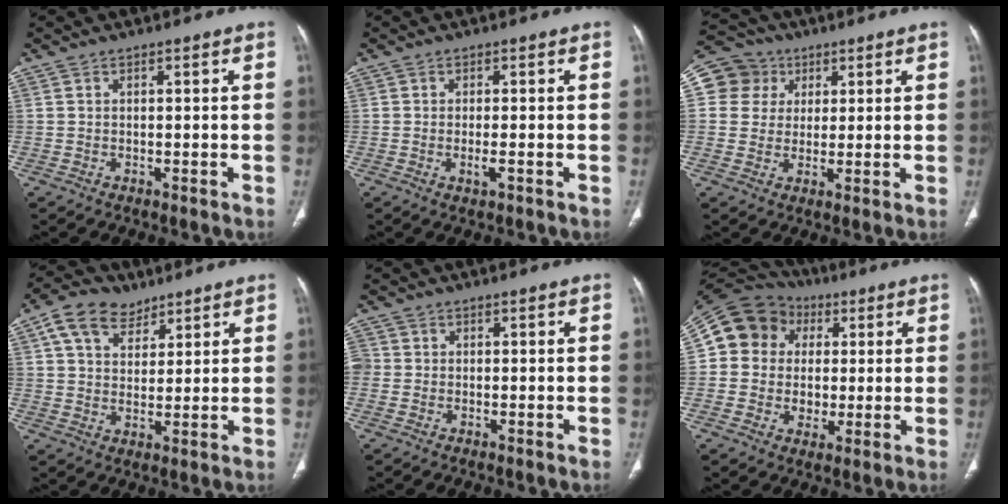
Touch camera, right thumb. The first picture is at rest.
{"total": 1.9, "force": [-0.6, 0.5, 1.7], "torque": [-0.034, -0.004, -0.012]}
{"total": 8.6, "force": [2.6, 8.1, 1.5], "torque": [-0.001, 0.006, 0.040]}
{"total": 9.5, "force": [5.3, 6.2, 4.8], "torque": [-0.067, -0.008, 0.097]}
{"total": 2.8, "force": [-0.2, 2.5, 1.2], "torque": [-0.029, 0.008, -0.005]}
{"total": 15.0, "force": [2.5, 13.4, 6.2], "torque": [-0.088, 0.023, 0.039]}